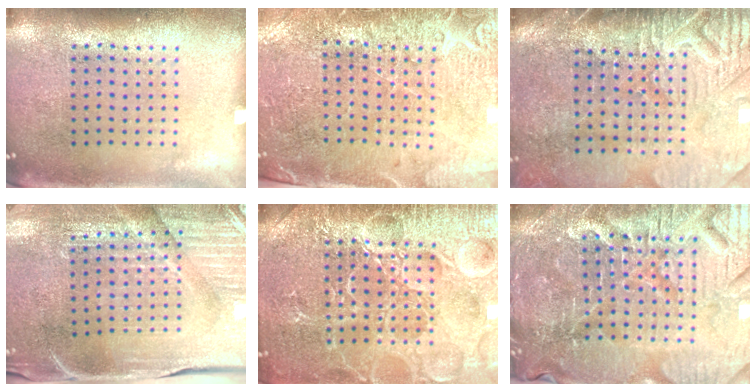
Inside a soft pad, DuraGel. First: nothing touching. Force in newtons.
{"total": 3.3, "press": 3.1, "slide": 1.0}
{"total": 4.4, "press": 4.0, "slide": 2.0}
{"total": 3.8, "press": 3.7, "slide": 0.9}
{"total": 7.4, "press": 7.4, "slide": 0.9}
{"total": 5.4, "press": 5.2, "slide": 1.6}